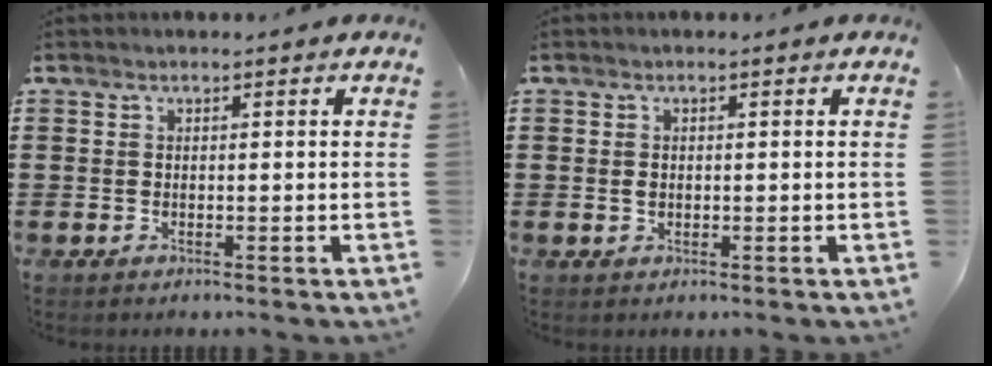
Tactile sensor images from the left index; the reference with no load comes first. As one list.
[{"total": 0.9, "force": [0.0, 0.7, 0.6], "torque": [-0.014, 0.003, -0.002]}]